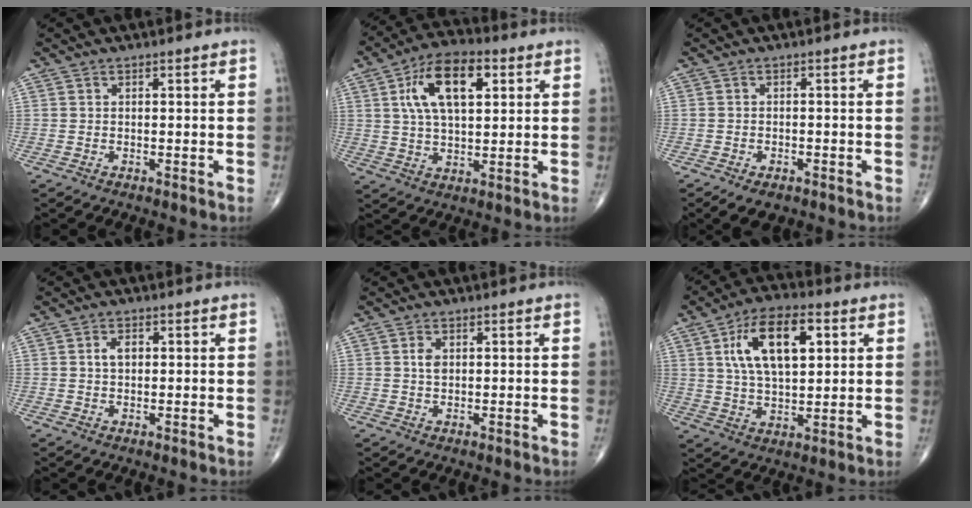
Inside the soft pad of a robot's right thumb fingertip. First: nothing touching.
{"total": 13.9, "force": [4.4, 7.0, 11.2], "torque": [-0.188, 0.004, 0.075]}
{"total": 4.4, "force": [-2.8, 2.3, 2.4], "torque": [-0.033, 0.005, -0.040]}
{"total": 2.5, "force": [0.4, 1.6, 1.9], "torque": [-0.029, 0.004, 0.006]}
{"total": 2.1, "force": [0.5, 1.4, 1.5], "torque": [-0.025, -0.001, 0.009]}
{"total": 14.9, "force": [4.6, 7.2, 12.2], "torque": [-0.200, 0.000, 0.080]}